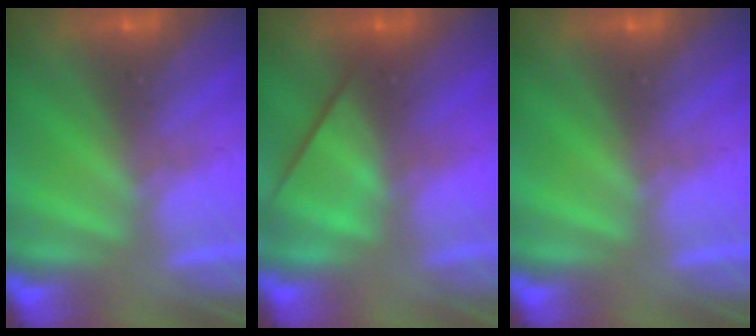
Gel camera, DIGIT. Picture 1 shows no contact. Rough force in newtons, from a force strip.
{"total": 2.5}
{"total": 0.0}